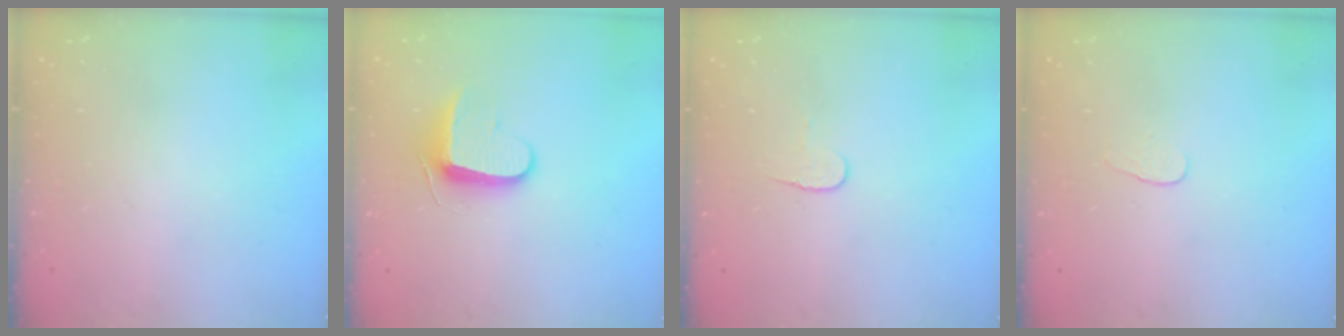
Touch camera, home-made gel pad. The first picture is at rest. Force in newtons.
{"total": 8.7, "press": 8.7, "slide": 0.6}
{"total": 4.1, "press": 4.1, "slide": 0.4}
{"total": 3.8, "press": 3.8, "slide": 0.3}